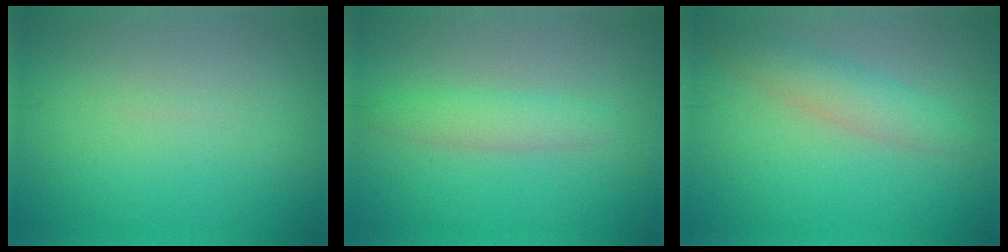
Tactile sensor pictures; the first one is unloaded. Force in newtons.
{"total": 2.1, "press": 2.1, "slide": 0.1}
{"total": 2.8, "press": 2.8, "slide": 0.1}